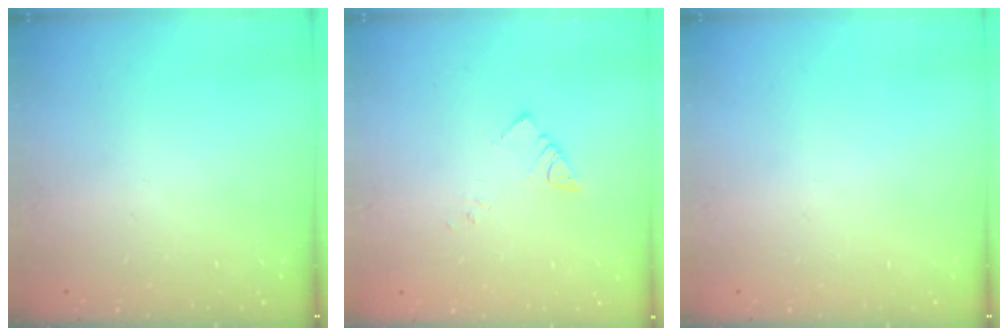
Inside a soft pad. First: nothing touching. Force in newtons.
{"total": 2.5, "press": 2.5, "slide": 0.3}
{"total": 0.0}